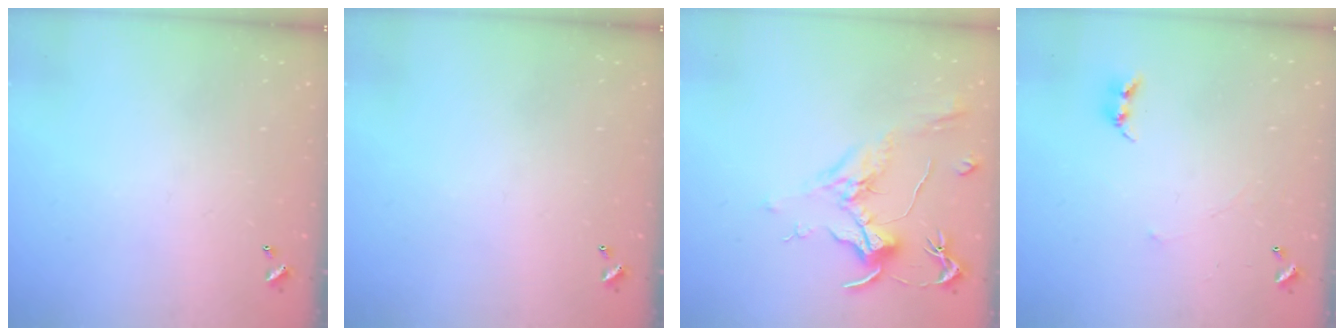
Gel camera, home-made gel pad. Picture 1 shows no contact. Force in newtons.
{"total": 0.0}
{"total": 2.1, "press": 2.0, "slide": 0.8}
{"total": 2.7, "press": 2.7, "slide": 0.3}